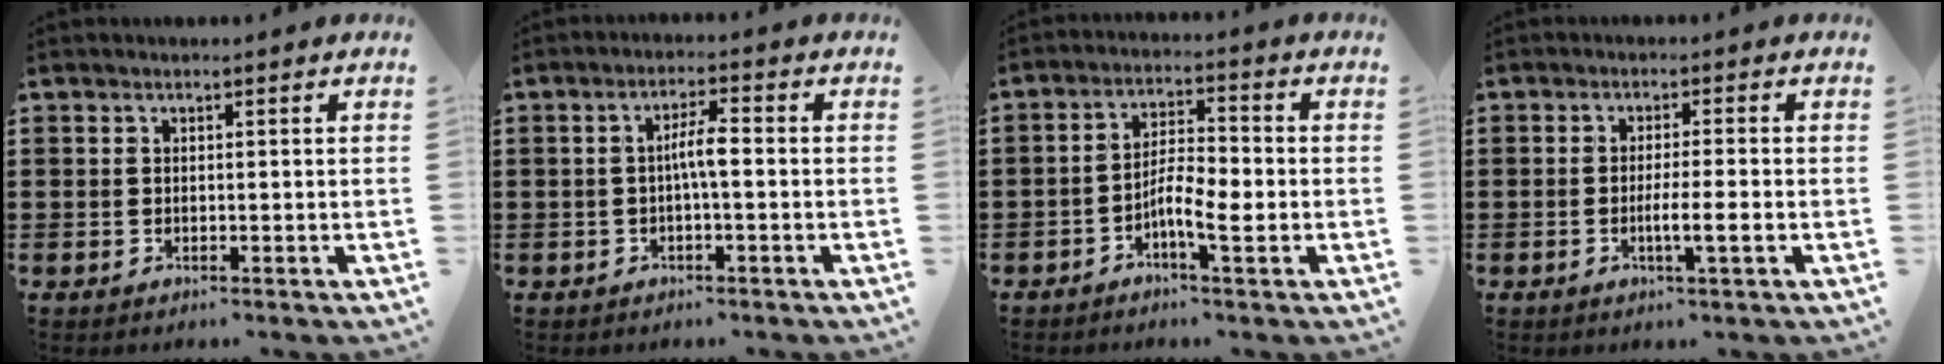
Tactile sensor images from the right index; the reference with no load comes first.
{"total": 3.7, "force": [-0.4, 0.6, 3.7], "torque": [-0.067, 0.006, -0.011]}
{"total": 5.9, "force": [-2.2, 1.3, 5.2], "torque": [-0.106, -0.003, -0.046]}
{"total": 4.0, "force": [-1.2, 0.0, 3.8], "torque": [-0.065, -0.007, -0.023]}